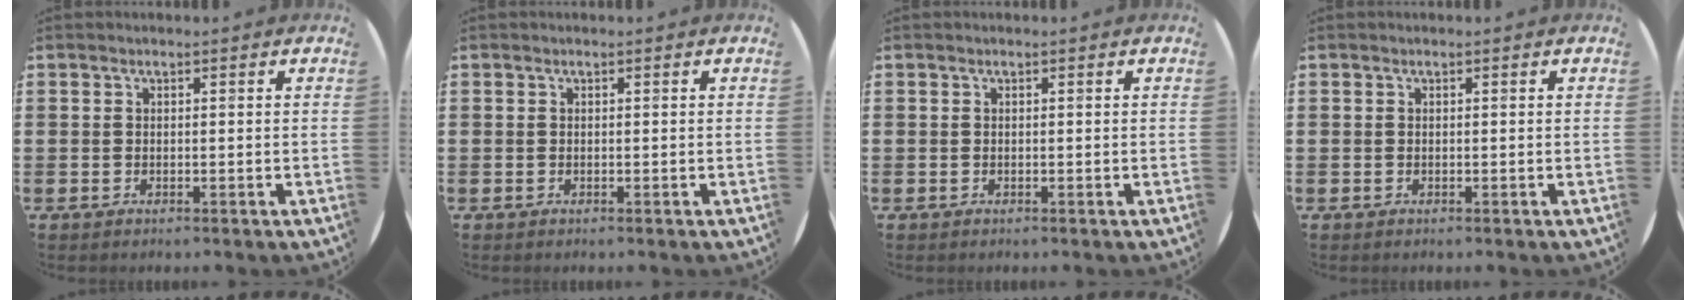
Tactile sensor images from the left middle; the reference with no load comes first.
{"total": 0.0}
{"total": 0.0}
{"total": 0.0}